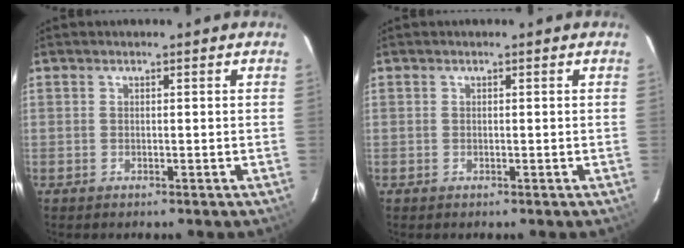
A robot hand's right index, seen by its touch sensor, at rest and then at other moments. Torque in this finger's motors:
{"motor_torque": [0.08, 0.05, 0.03, -0.01]}